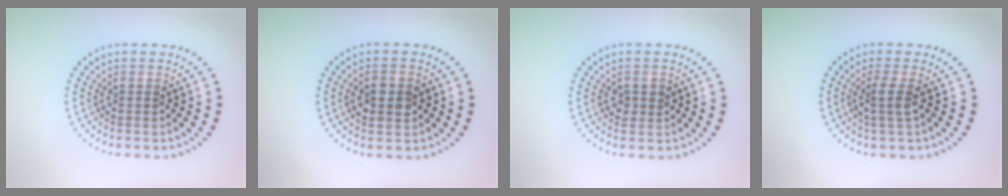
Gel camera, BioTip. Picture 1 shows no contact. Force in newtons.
{"total": 2.8, "press": 2.8, "slide": 0.1}
{"total": 1.4, "press": 1.4, "slide": 0.2}
{"total": 2.0, "press": 1.5, "slide": 1.3}